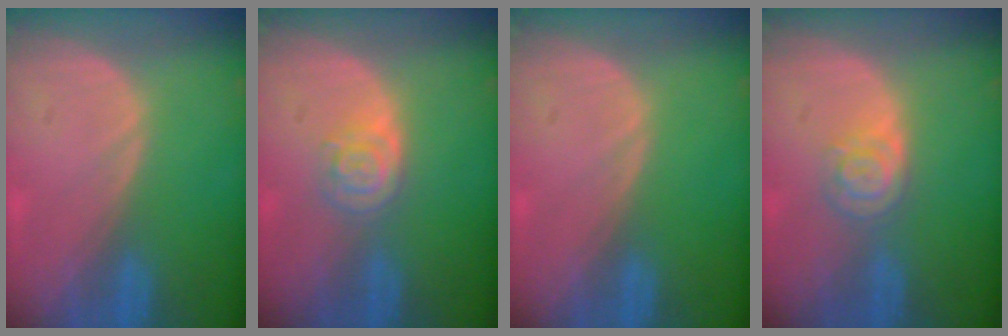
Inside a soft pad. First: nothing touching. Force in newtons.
{"total": 4.1, "press": 3.8, "slide": 1.5}
{"total": 0.0}
{"total": 4.4, "press": 3.9, "slide": 2.0}